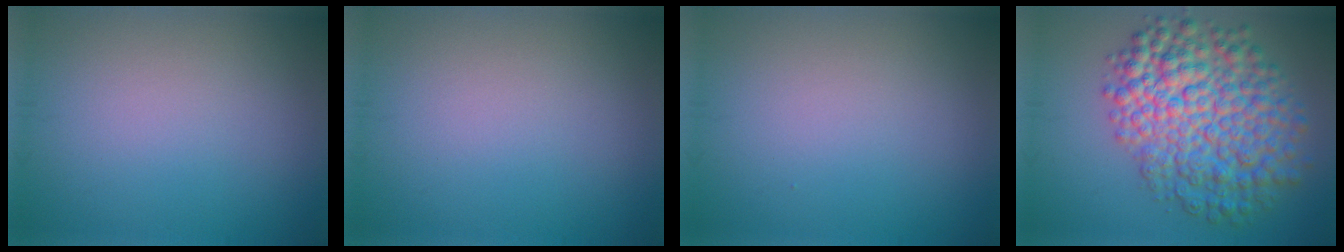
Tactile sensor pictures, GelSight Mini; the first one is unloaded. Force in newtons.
{"total": 0.0}
{"total": 0.0}
{"total": 9.7, "press": 9.7, "slide": 0.3}